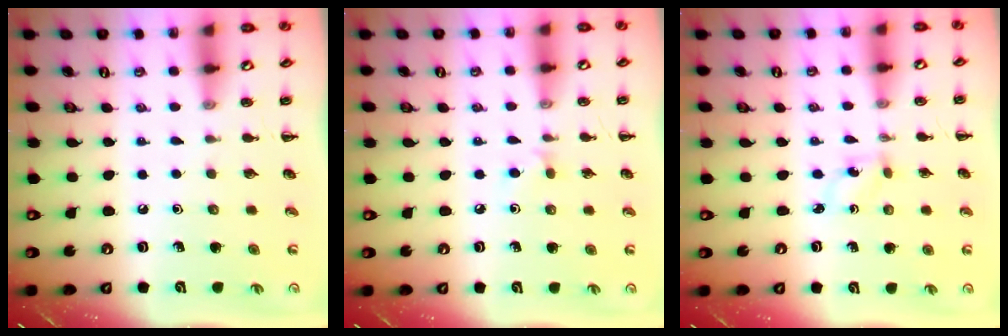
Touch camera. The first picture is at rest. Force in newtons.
{"total": 4.4, "press": 4.0, "slide": 1.8}
{"total": 2.0, "press": 1.8, "slide": 0.8}